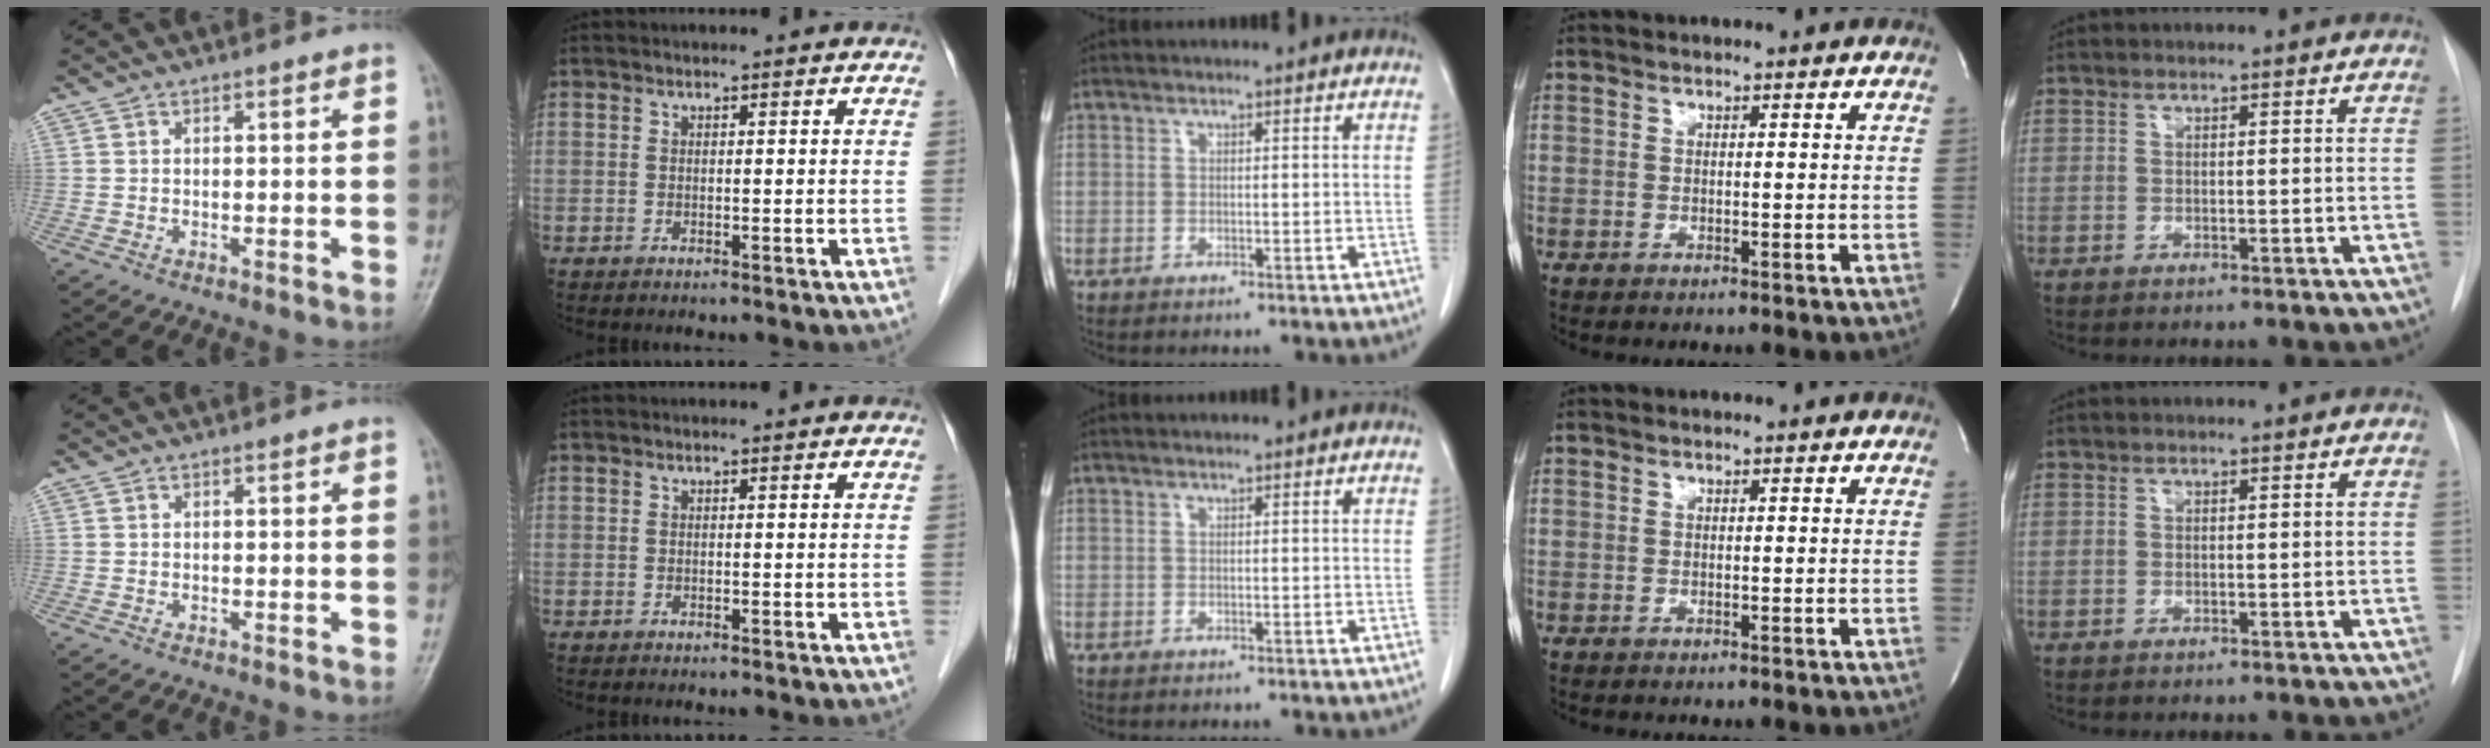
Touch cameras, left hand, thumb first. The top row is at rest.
{}